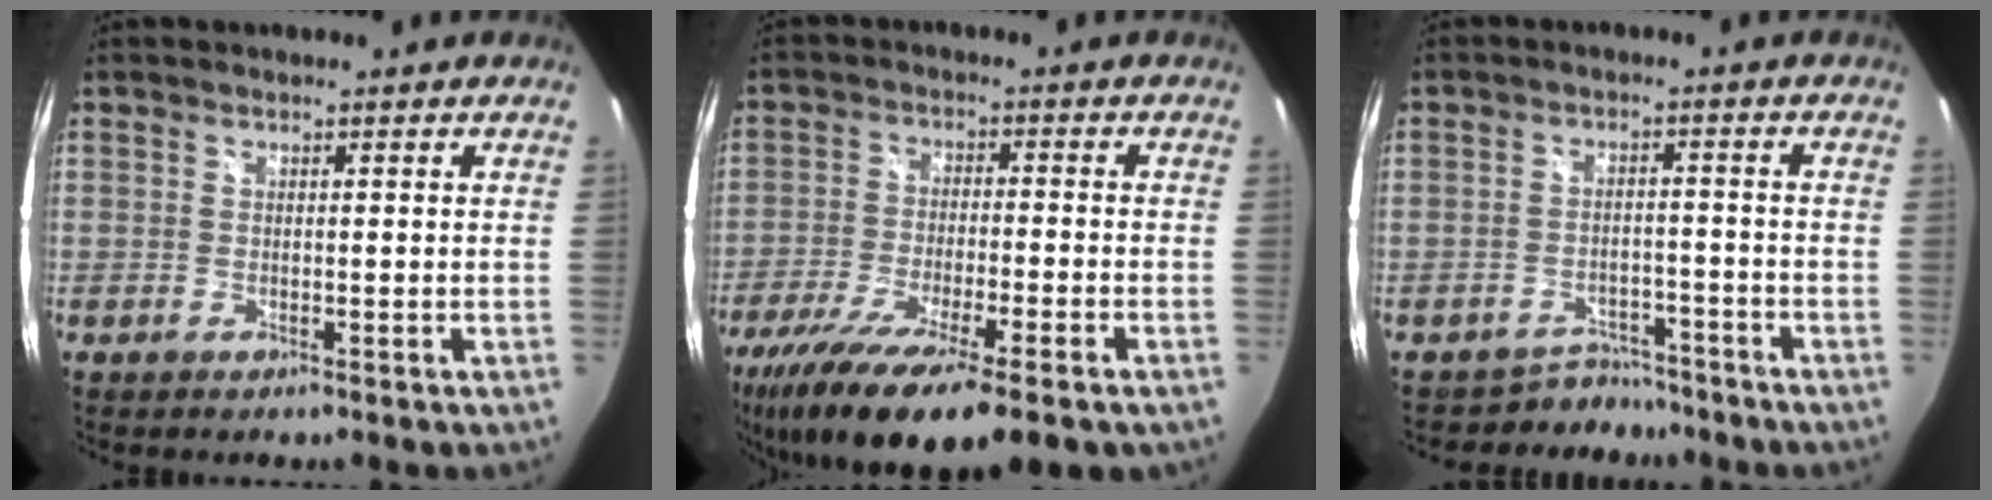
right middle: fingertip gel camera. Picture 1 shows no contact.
{"total": 18.9, "force": [-13.1, 3.7, 13.1], "torque": [-0.253, -0.067, -0.217]}
{"total": 5.5, "force": [-4.8, 2.5, -0.7], "torque": [0.009, 0.014, -0.071]}